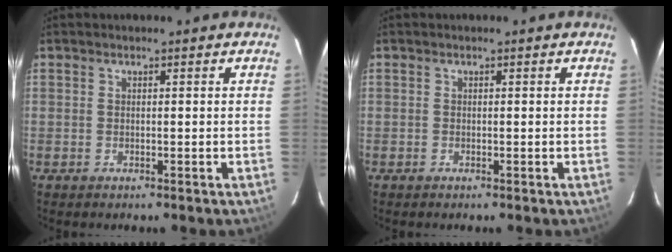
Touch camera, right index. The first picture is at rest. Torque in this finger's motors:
{"motor_torque": [-0.02, -0.02, -0.01, -0.06]}